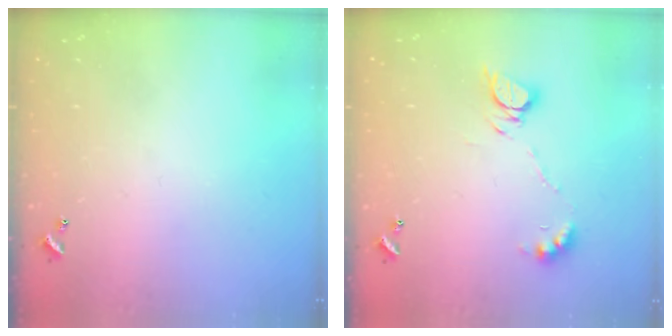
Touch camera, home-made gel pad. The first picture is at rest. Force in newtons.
{"total": 7.9, "press": 7.8, "slide": 0.7}